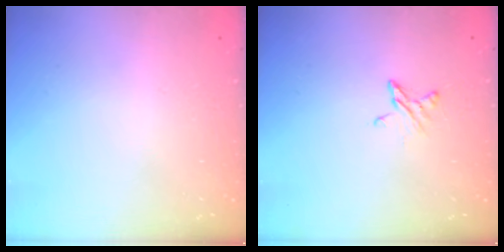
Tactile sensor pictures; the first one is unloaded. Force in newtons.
{"total": 4.6, "press": 4.5, "slide": 0.5}